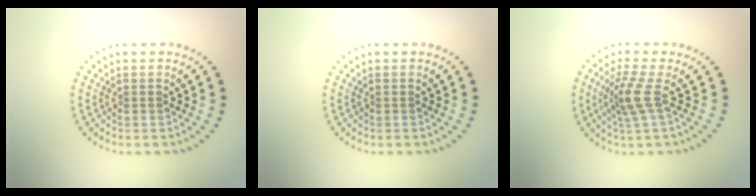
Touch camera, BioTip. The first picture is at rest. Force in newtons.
{"total": 0.0}
{"total": 2.8, "press": 2.0, "slide": 2.0}